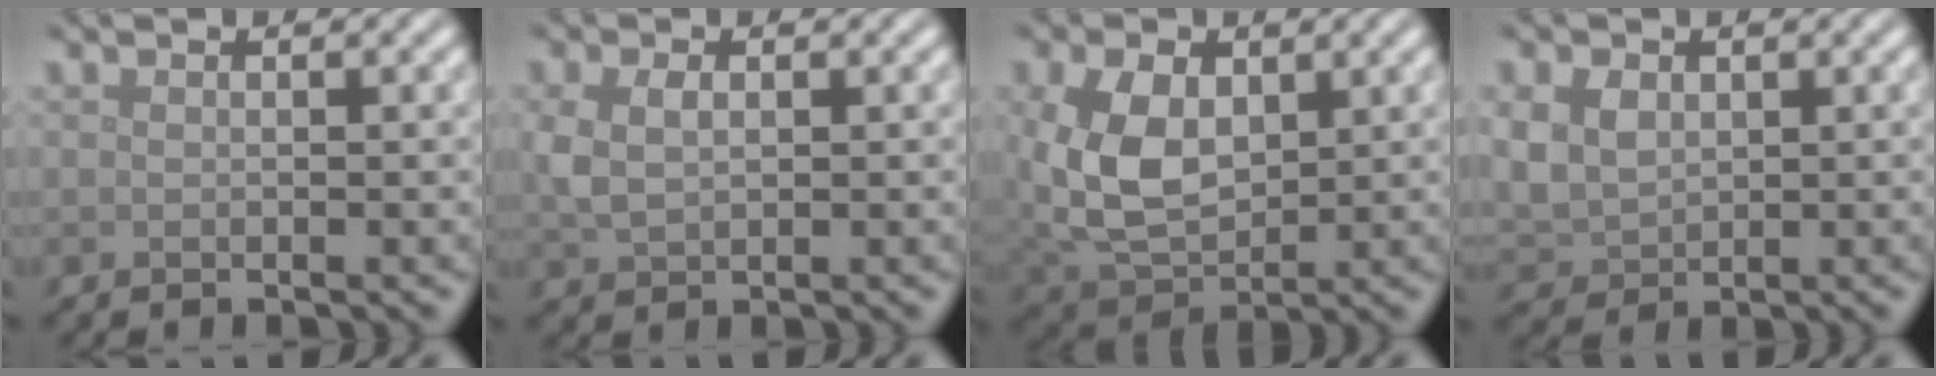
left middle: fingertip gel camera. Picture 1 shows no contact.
{"total": 2.6, "force": [0.4, 1.8, 1.9], "torque": [-0.050, 0.000, 0.012]}
{"total": 7.5, "force": [1.2, 5.0, 5.5], "torque": [-0.134, -0.003, 0.029]}
{"total": 3.7, "force": [0.9, 2.9, 2.1], "torque": [-0.055, 0.001, 0.019]}